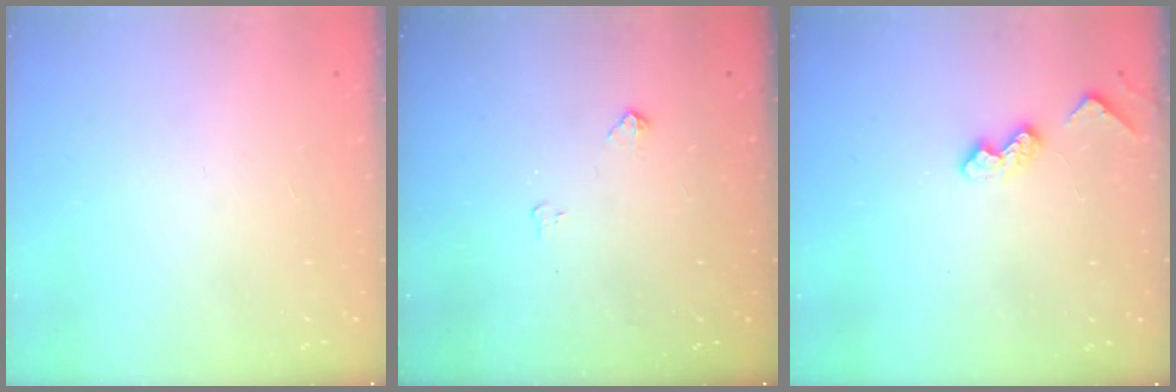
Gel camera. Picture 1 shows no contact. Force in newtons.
{"total": 4.0, "press": 3.9, "slide": 0.7}
{"total": 5.3, "press": 5.2, "slide": 0.8}